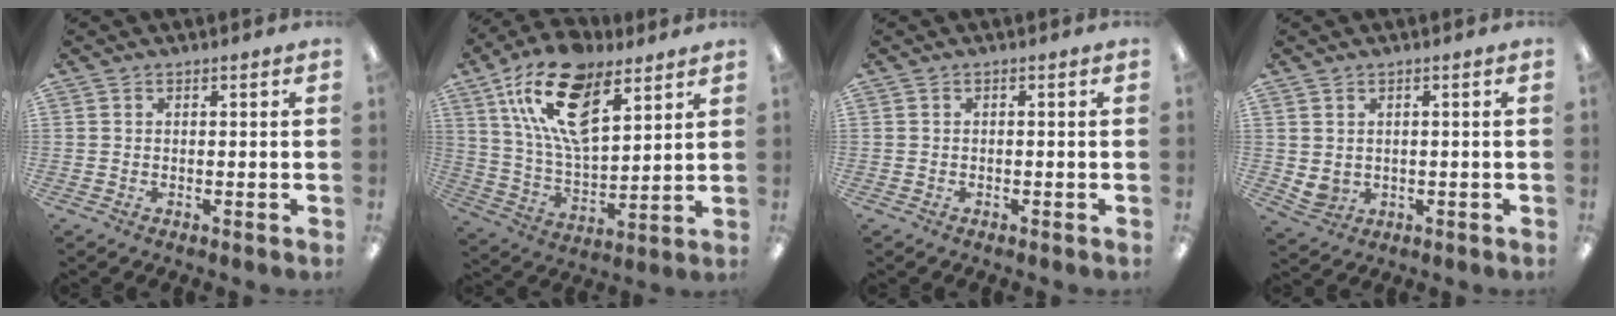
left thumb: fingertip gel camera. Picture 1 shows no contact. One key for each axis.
{"total": 19.7, "fx": 11.1, "fy": 9.3, "fz": 13.4, "tx": -0.255, "ty": -0.047, "tz": 0.193}
{"total": 0.0}
{"total": 2.4, "fx": 1.0, "fy": 2.1, "fz": 0.8, "tx": -0.025, "ty": -0.009, "tz": 0.019}